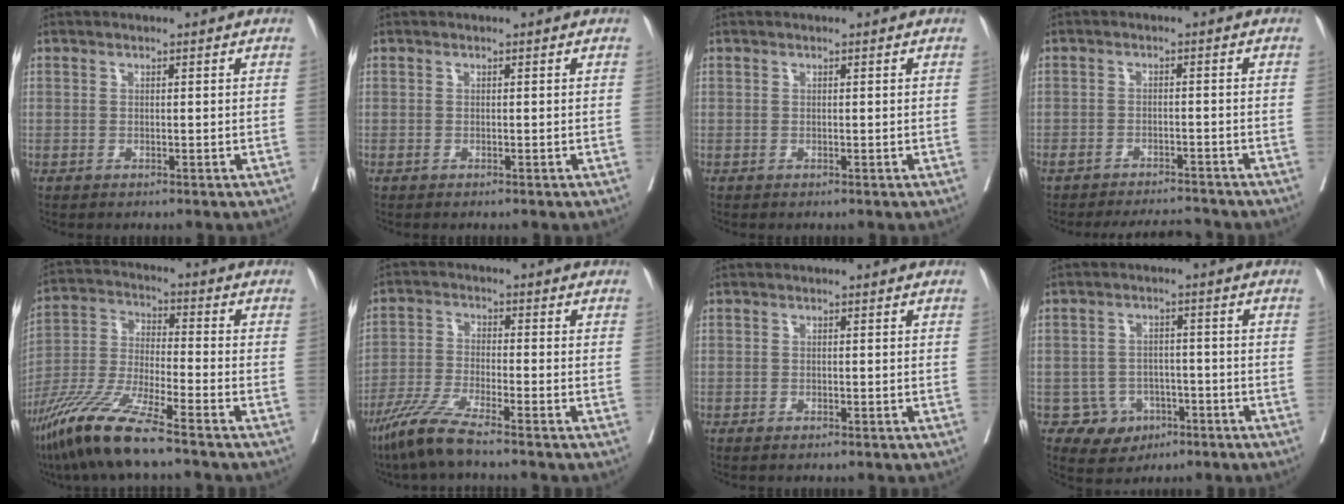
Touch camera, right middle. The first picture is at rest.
{"total": 0.0}
{"total": 0.0}
{"total": 7.1, "force": [-6.8, 1.0, 1.5], "torque": [-0.020, 0.003, -0.096]}
{"total": 13.1, "force": [-9.4, 0.3, 9.2], "torque": [-0.196, -0.035, -0.182]}
{"total": 6.8, "force": [-5.3, -0.3, 4.2], "torque": [-0.094, -0.026, -0.112]}
{"total": 0.6, "force": [-0.4, 0.1, 0.4], "torque": [-0.011, -0.002, -0.004]}
{"total": 5.1, "force": [-2.3, 4.5, 0.9], "torque": [-0.004, 0.012, -0.026]}